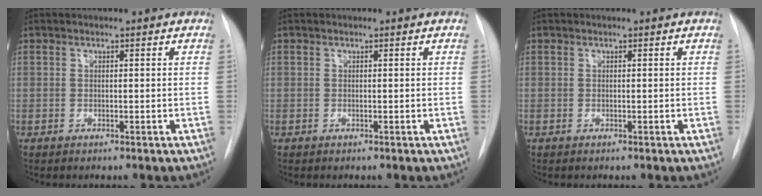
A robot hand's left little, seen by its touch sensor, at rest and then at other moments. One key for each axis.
{"total": 0.0}
{"total": 0.0}